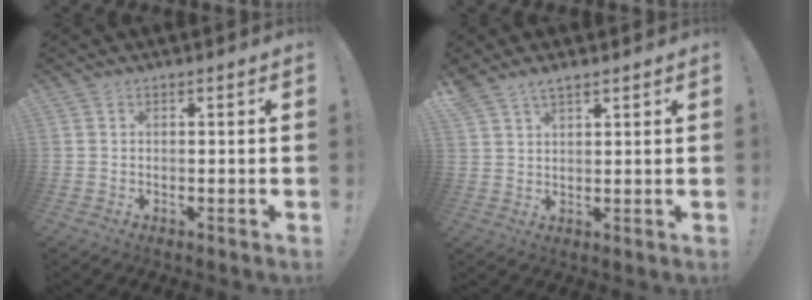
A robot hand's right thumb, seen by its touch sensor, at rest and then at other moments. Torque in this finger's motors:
{"motor_torque": [0.10, 0.30, 0.83, 0.72, 0.02]}